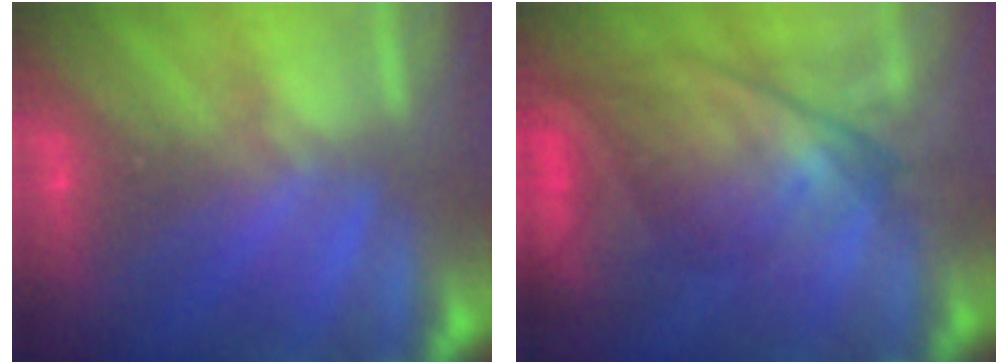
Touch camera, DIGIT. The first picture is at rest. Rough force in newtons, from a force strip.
{"total": 8.8}